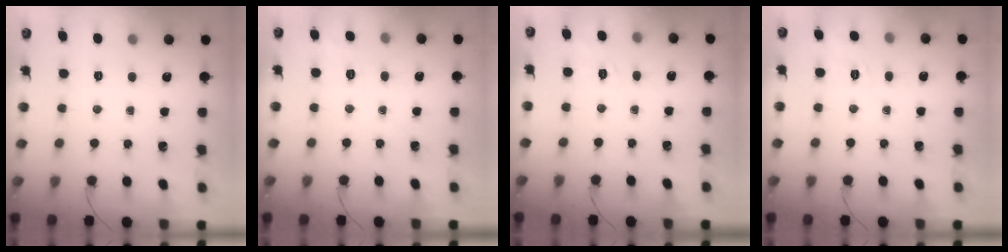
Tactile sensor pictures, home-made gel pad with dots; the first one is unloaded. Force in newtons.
{"total": 2.9, "press": 1.7, "slide": 2.3}
{"total": 3.6, "press": 3.1, "slide": 1.8}
{"total": 2.2, "press": 0.8, "slide": 2.0}